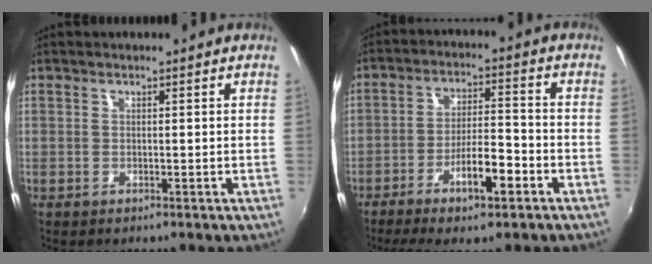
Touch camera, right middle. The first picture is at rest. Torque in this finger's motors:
{"motor_torque": [1.28, -0.86, 0.25, 0.14]}